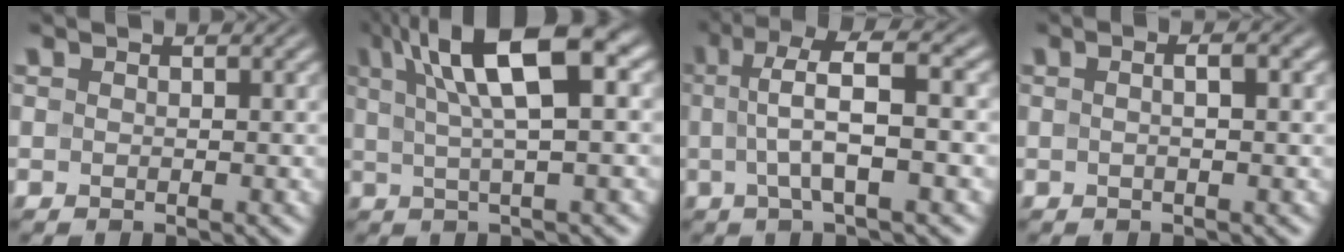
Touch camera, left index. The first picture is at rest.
{"total": 9.4, "force": [3.2, 2.8, 8.4], "torque": [-0.132, 0.015, 0.051]}
{"total": 6.1, "force": [0.7, 1.4, 5.9], "torque": [-0.098, 0.016, 0.006]}
{"total": 2.6, "force": [0.5, 0.9, 2.4], "torque": [-0.023, 0.000, -0.008]}